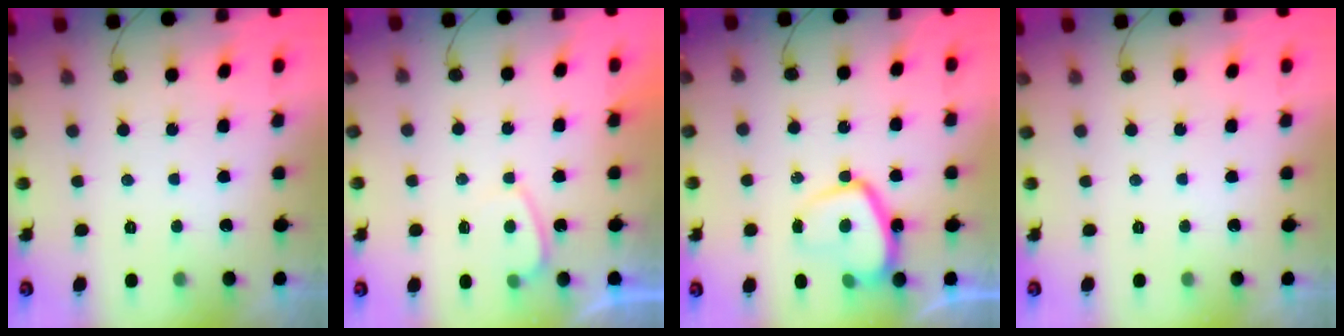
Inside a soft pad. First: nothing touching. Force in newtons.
{"total": 1.2, "press": 1.0, "slide": 0.6}
{"total": 11.0, "press": 10.9, "slide": 1.1}
{"total": 0.0}